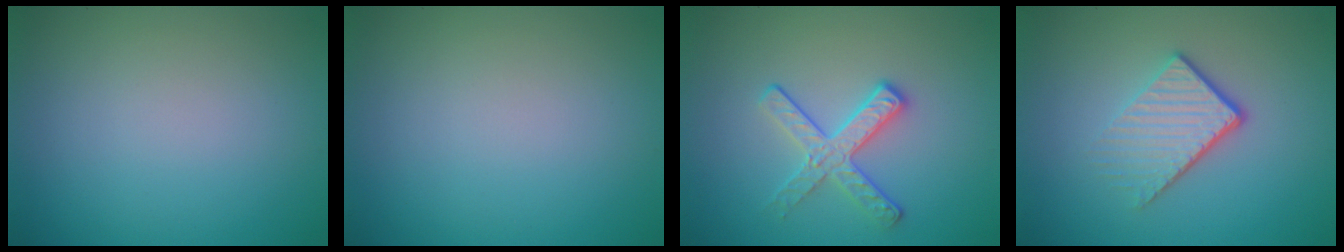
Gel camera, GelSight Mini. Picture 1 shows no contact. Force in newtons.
{"total": 0.0}
{"total": 2.8, "press": 2.6, "slide": 1.1}
{"total": 3.9, "press": 2.6, "slide": 2.9}